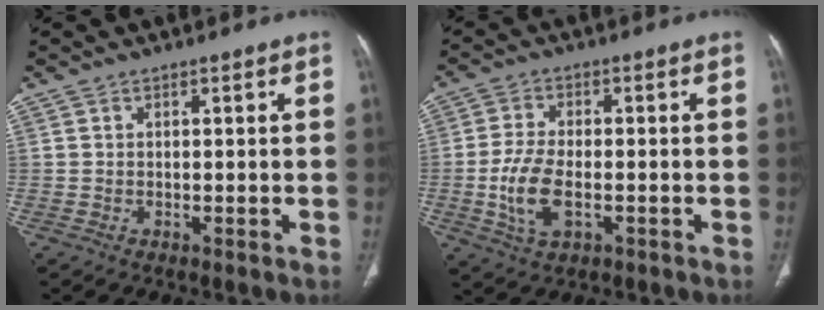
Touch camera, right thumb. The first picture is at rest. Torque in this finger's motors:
{"motor_torque": [0.05, 0.14, 0.66, 0.45, 0.25]}